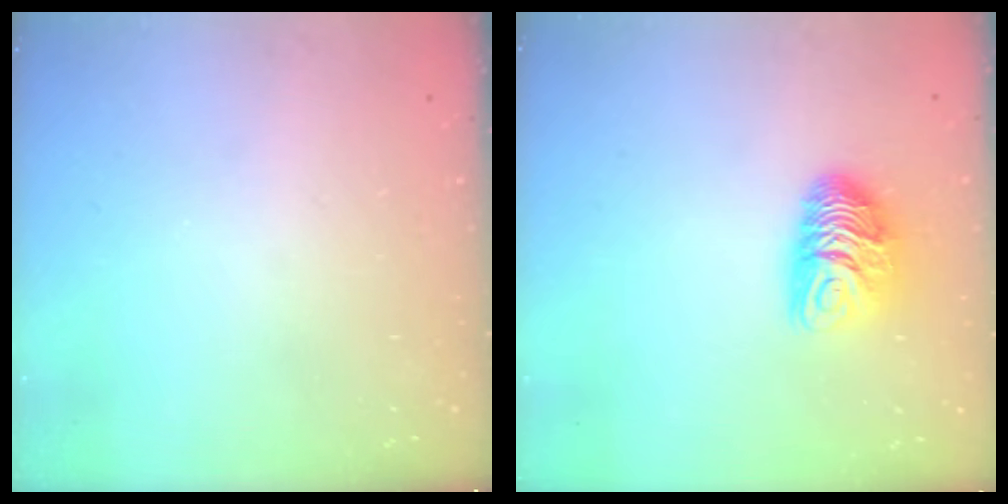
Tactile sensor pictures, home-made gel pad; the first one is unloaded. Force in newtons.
{"total": 9.1, "press": 9.1, "slide": 0.2}